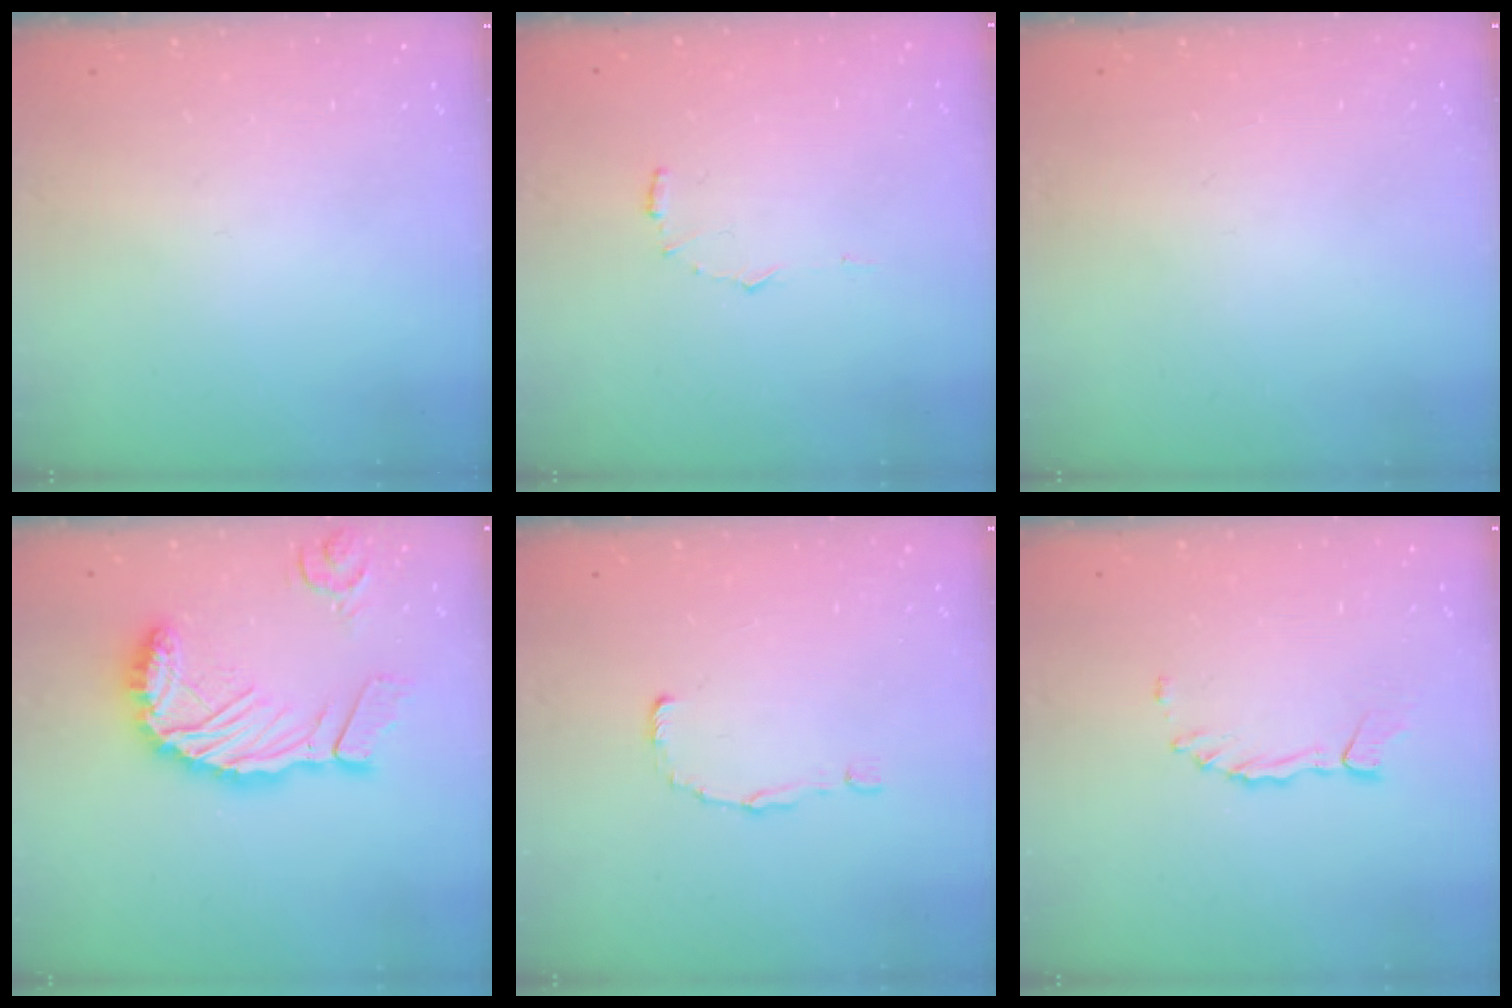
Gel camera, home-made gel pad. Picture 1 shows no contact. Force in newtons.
{"total": 5.7, "press": 5.7, "slide": 0.4}
{"total": 0.0}
{"total": 13.8, "press": 13.8, "slide": 1.6}
{"total": 0.0}
{"total": 1.5, "press": 1.5, "slide": 0.3}